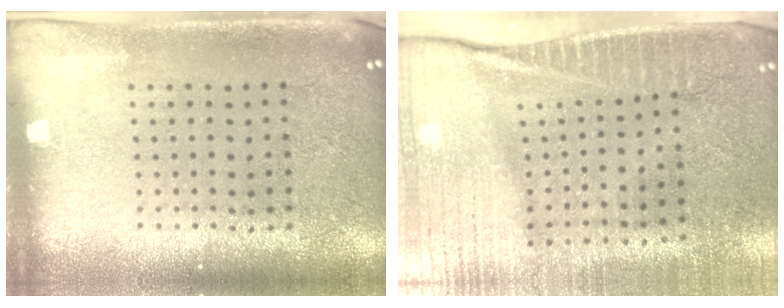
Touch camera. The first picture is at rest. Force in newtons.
{"total": 4.1, "press": 3.7, "slide": 1.9}